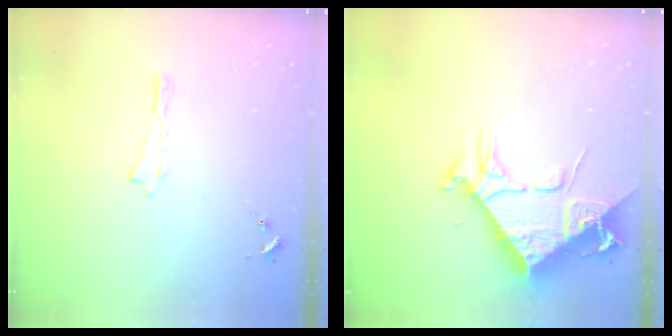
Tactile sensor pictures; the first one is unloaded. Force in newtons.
{"total": 9.9, "press": 9.9, "slide": 1.0}